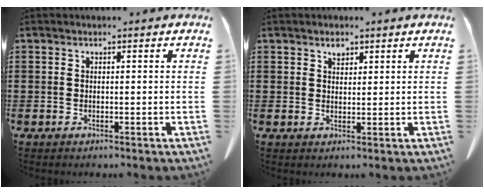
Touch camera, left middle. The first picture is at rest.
{"total": 1.8, "force": [1.4, 0.9, 0.7], "torque": [-0.008, -0.001, 0.025]}